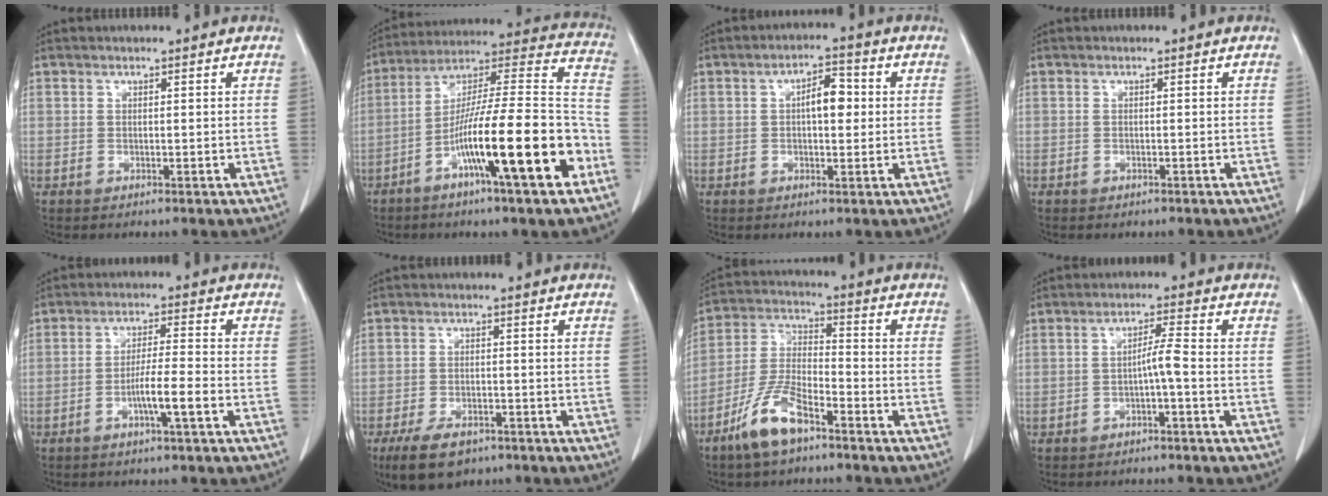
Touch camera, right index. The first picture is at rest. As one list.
[{"total": 21.9, "force": [-9.2, 1.4, 19.8], "torque": [-0.297, -0.003, -0.156]}, {"total": 5.0, "force": [0.6, 2.0, 4.6], "torque": [-0.074, 0.013, 0.008]}, {"total": 0.6, "force": [-0.4, 0.4, 0.1], "torque": [-0.005, 0.003, -0.003]}, {"total": 5.6, "force": [-2.3, -0.2, 5.1], "torque": [-0.092, 0.000, -0.043]}, {"total": 7.0, "force": [-4.9, 3.4, 3.6], "torque": [-0.071, -0.004, -0.077]}, {"total": 9.6, "force": [-6.4, 2.7, 6.7], "torque": [-0.149, -0.006, -0.125]}, {"total": 3.0, "force": [-1.0, -0.3, 2.8], "torque": [-0.046, 0.006, -0.019]}]